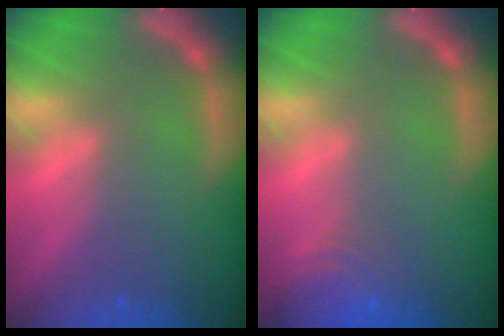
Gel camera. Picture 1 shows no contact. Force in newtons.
{"total": 5.0}